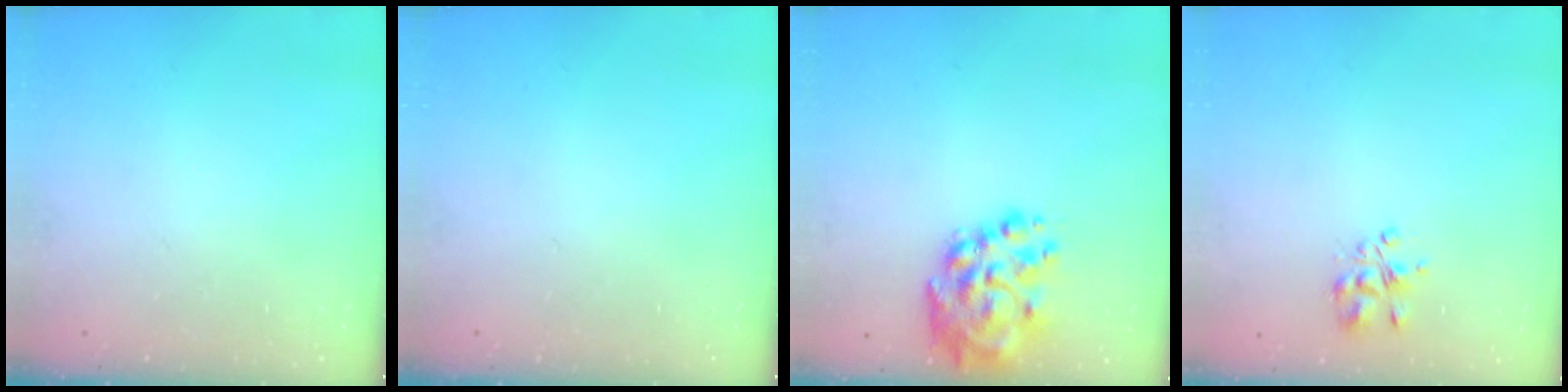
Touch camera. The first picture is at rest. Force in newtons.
{"total": 0.0}
{"total": 11.5, "press": 10.8, "slide": 3.7}
{"total": 3.6, "press": 3.6, "slide": 0.2}